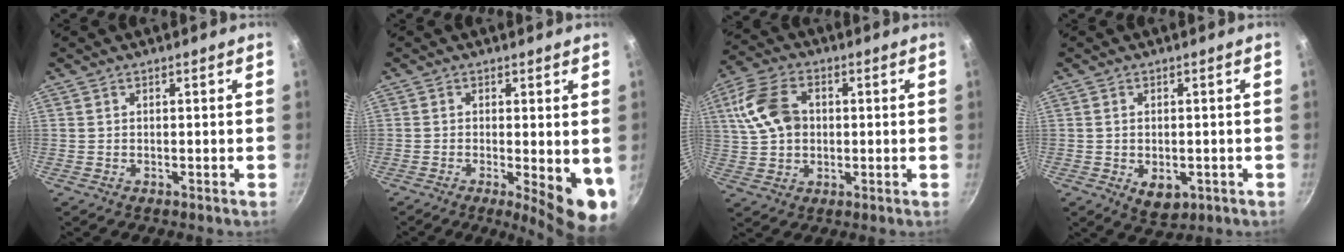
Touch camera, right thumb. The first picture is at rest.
{"total": 9.6, "force": [-1.7, 2.7, 9.0], "torque": [-0.104, -0.011, -0.016]}
{"total": 11.4, "force": [1.9, 8.0, 7.9], "torque": [-0.150, 0.015, 0.030]}
{"total": 5.2, "force": [-1.4, 3.4, 3.8], "torque": [-0.048, -0.005, -0.012]}